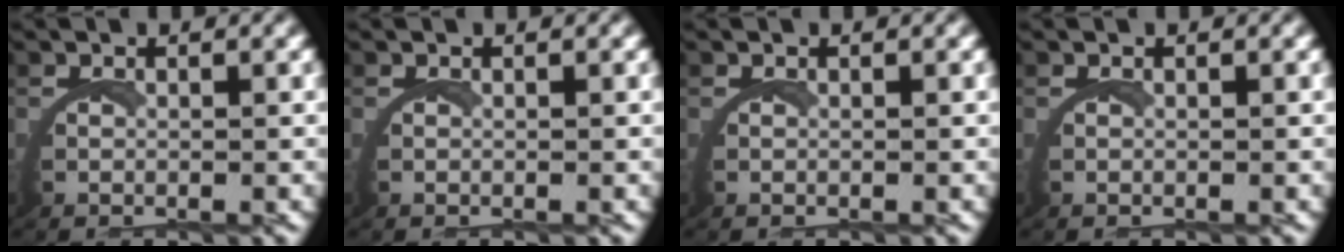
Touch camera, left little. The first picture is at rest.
{"total": 0.0}
{"total": 0.0}
{"total": 0.0}